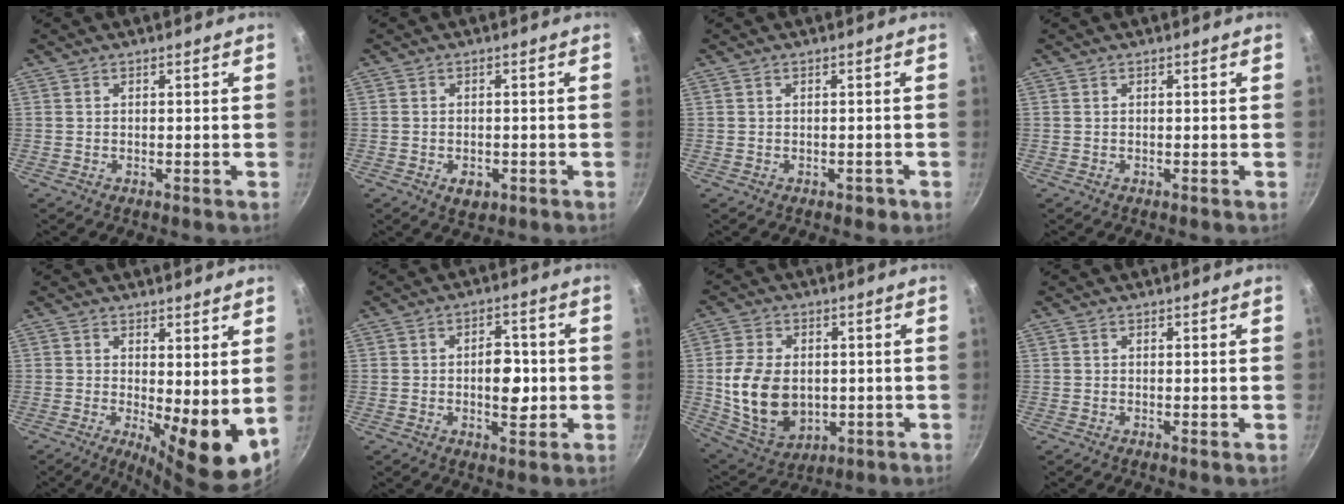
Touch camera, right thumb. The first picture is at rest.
{"total": 3.2, "force": [-1.2, 2.2, 2.1], "torque": [-0.028, 0.004, -0.011]}
{"total": 1.7, "force": [-0.6, 1.2, 0.9], "torque": [0.001, 0.015, 0.001]}
{"total": 0.0}
{"total": 9.5, "force": [0.4, 3.1, 9.0], "torque": [-0.113, -0.024, 0.011]}
{"total": 7.5, "force": [-0.5, 4.4, 6.1], "torque": [-0.061, 0.007, -0.010]}
{"total": 14.5, "force": [-0.2, 10.4, 10.2], "torque": [-0.174, -0.011, 0.013]}
{"total": 0.7, "force": [0.4, 0.3, 0.5], "torque": [-0.006, -0.005, 0.003]}